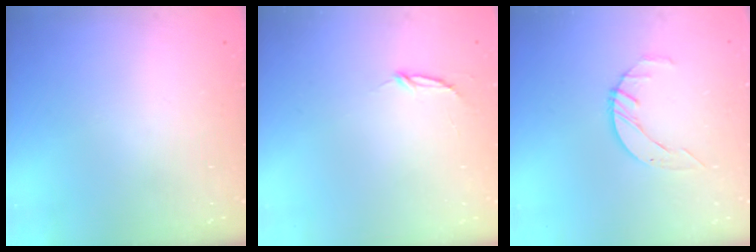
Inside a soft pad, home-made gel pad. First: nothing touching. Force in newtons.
{"total": 2.8, "press": 2.8, "slide": 0.3}
{"total": 3.4, "press": 3.3, "slide": 0.5}